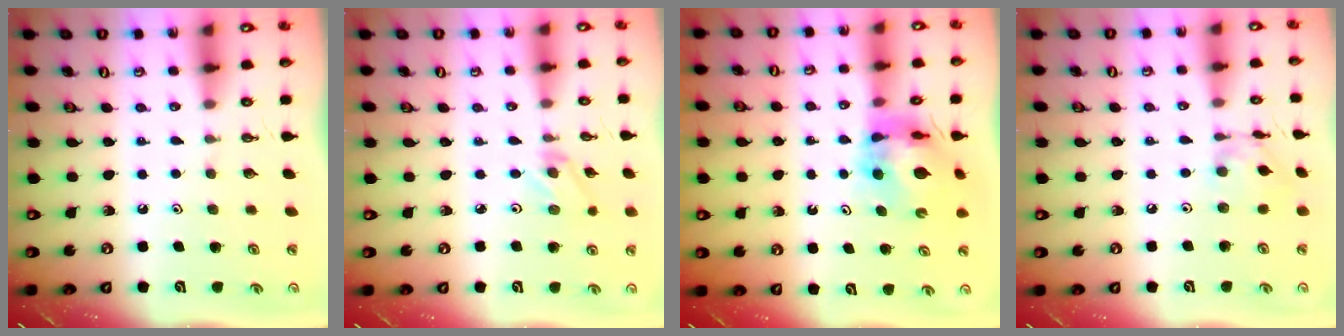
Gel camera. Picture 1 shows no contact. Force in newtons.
{"total": 2.2, "press": 2.2, "slide": 0.3}
{"total": 12.1, "press": 12.0, "slide": 1.4}
{"total": 8.0, "press": 8.0, "slide": 0.5}